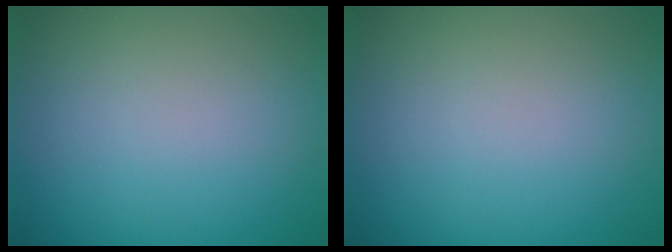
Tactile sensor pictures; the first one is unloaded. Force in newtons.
{"total": 0.0}